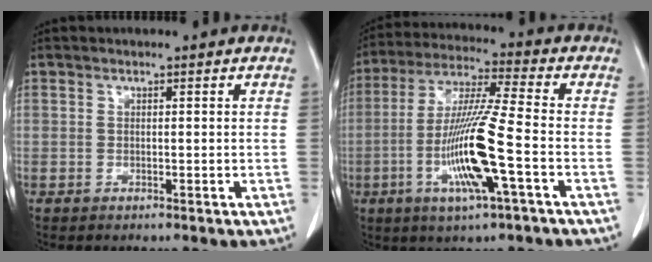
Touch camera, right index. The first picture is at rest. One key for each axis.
{"total": 14.0, "fx": -4.0, "fy": 0.0, "fz": 13.4, "tx": -0.272, "ty": -0.012, "tz": -0.081}